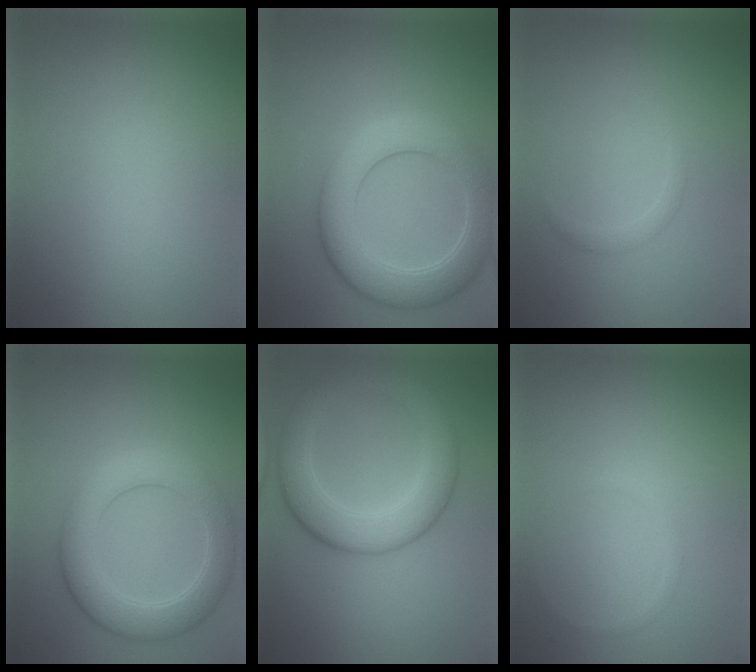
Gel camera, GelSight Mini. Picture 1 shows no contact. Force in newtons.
{"total": 6.4, "press": 6.4, "slide": 0.3}
{"total": 0.9, "press": 0.9, "slide": 0.1}
{"total": 5.2, "press": 5.2, "slide": 0.1}
{"total": 6.0, "press": 6.0, "slide": 0.3}
{"total": 0.5, "press": 0.5, "slide": 0.1}